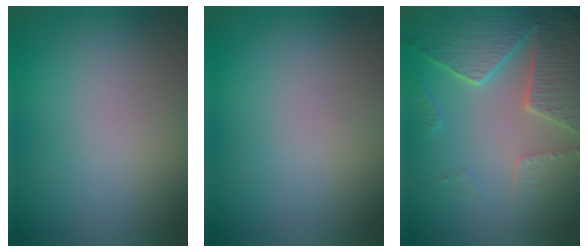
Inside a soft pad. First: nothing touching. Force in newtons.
{"total": 0.0}
{"total": 6.4, "press": 5.2, "slide": 3.8}